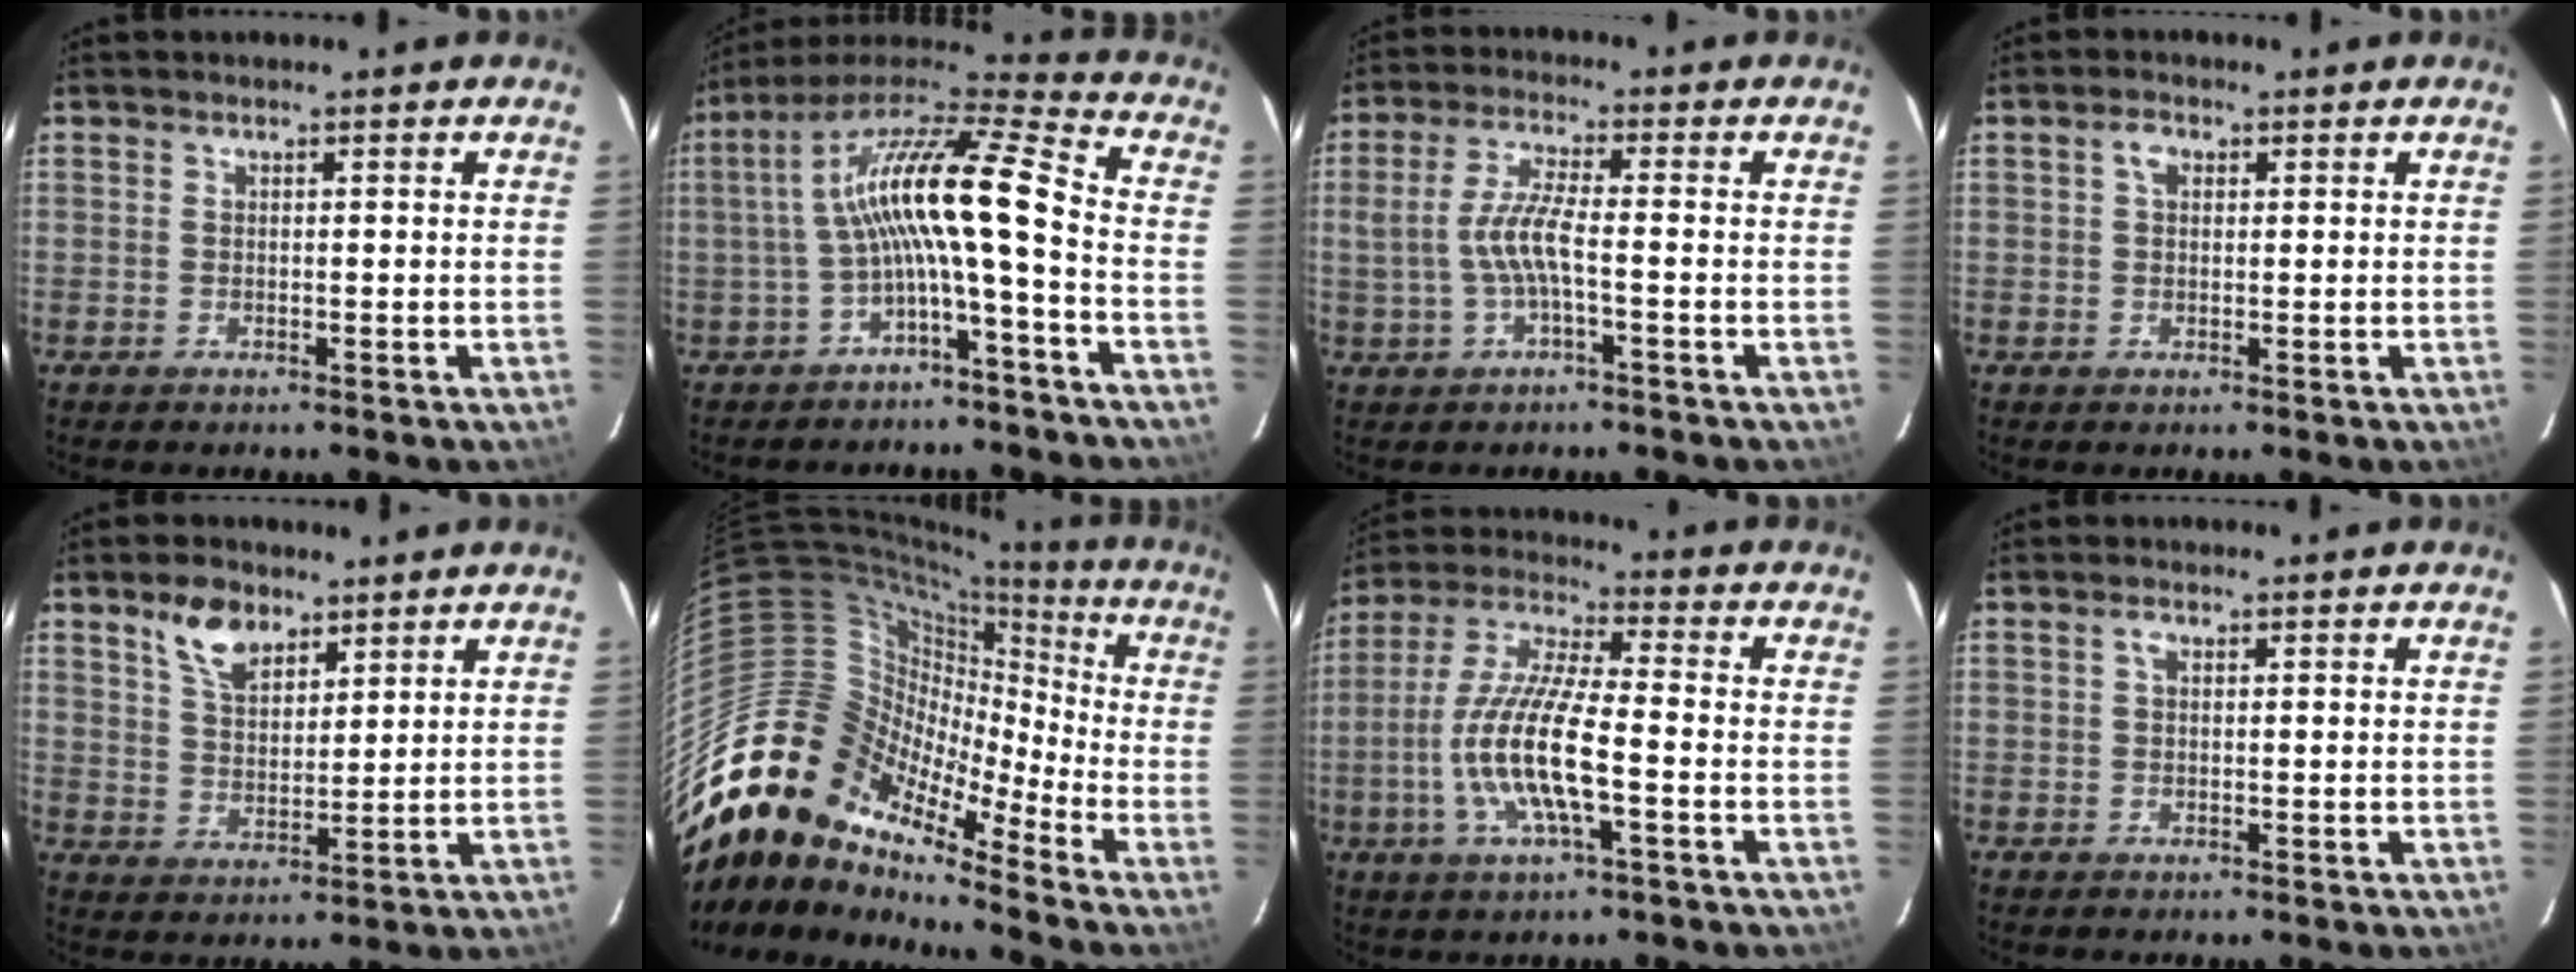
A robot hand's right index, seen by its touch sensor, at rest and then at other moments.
{"total": 14.9, "force": [-2.3, 1.6, 14.6], "torque": [-0.278, 0.020, -0.048]}
{"total": 6.4, "force": [-1.3, 1.0, 6.1], "torque": [-0.129, 0.002, -0.020]}
{"total": 2.1, "force": [0.6, 1.5, 1.3], "torque": [-0.024, 0.009, 0.010]}
{"total": 7.6, "force": [4.9, 4.1, 4.2], "torque": [-0.074, 0.011, 0.092]}
{"total": 15.2, "force": [-11.7, 7.5, 6.1], "torque": [-0.091, 0.007, -0.240]}
{"total": 13.9, "force": [-3.7, 2.7, 13.1], "torque": [-0.271, -0.004, -0.074]}
{"total": 1.0, "force": [0.3, 0.6, 0.8], "torque": [-0.015, 0.005, 0.003]}